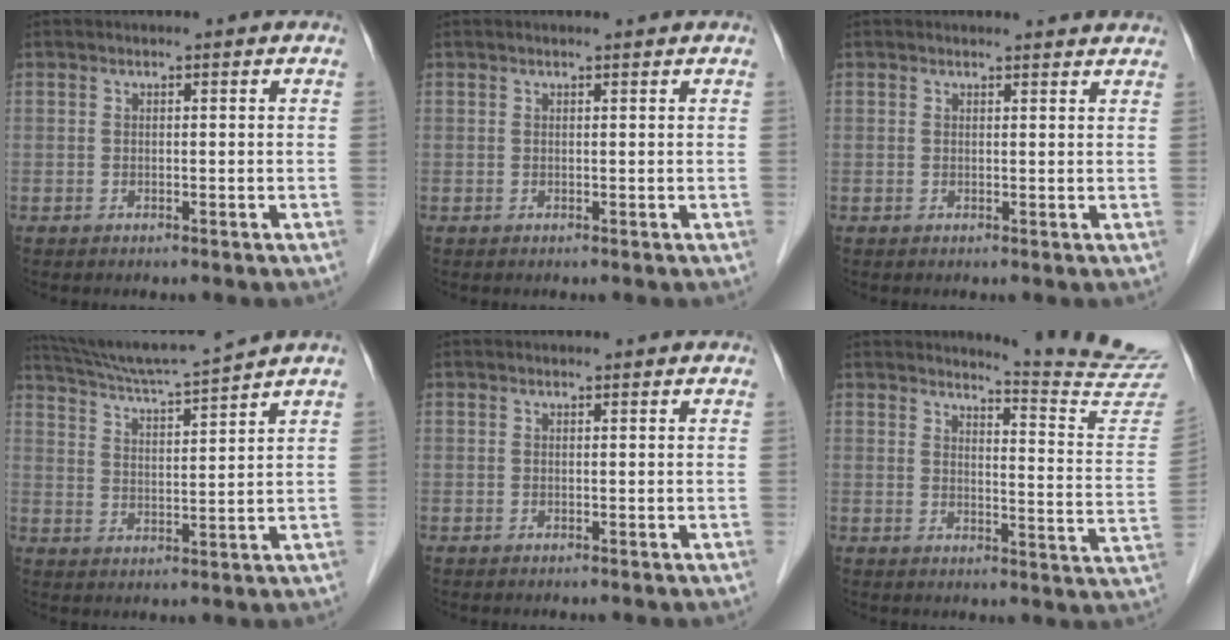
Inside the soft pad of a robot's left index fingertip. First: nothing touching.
{"total": 1.2, "force": [1.1, 0.0, 0.4], "torque": [-0.008, 0.009, 0.017]}
{"total": 4.3, "force": [4.2, 0.8, 0.5], "torque": [-0.007, 0.005, 0.037]}
{"total": 11.1, "force": [10.2, -2.0, 3.8], "torque": [-0.074, 0.002, 0.174]}
{"total": 1.2, "force": [1.2, 0.3, 0.2], "torque": [-0.013, 0.013, 0.012]}
{"total": 12.6, "force": [12.4, -2.2, 0.8], "torque": [-0.019, -0.116, 0.139]}